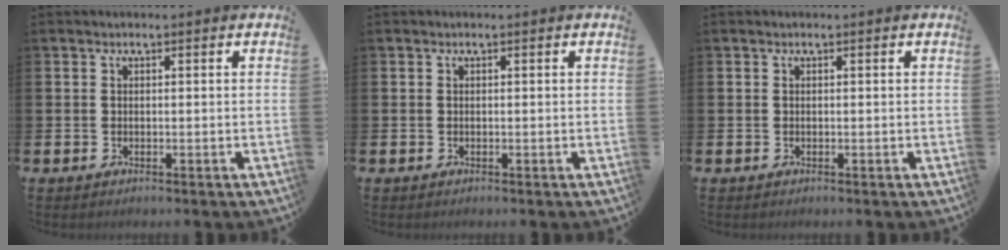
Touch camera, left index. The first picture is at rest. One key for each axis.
{"total": 0.0}
{"total": 0.0}